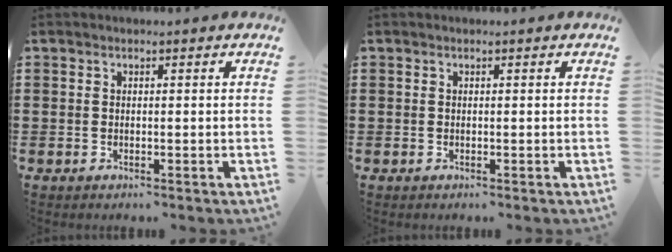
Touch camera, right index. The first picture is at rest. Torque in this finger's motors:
{"motor_torque": [0.02, 0.03, 0.02, 0.02]}